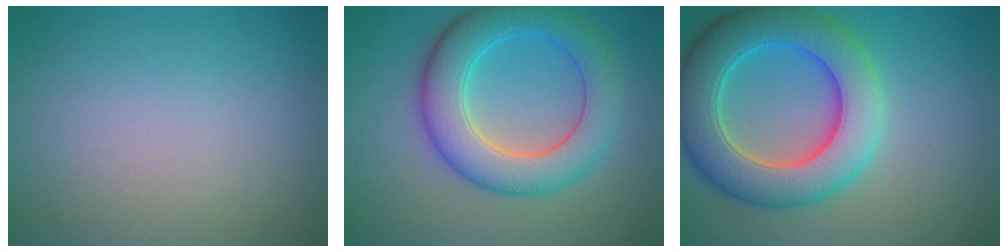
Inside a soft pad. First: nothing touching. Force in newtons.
{"total": 7.5, "press": 7.5, "slide": 0.3}
{"total": 9.2, "press": 9.2, "slide": 0.3}